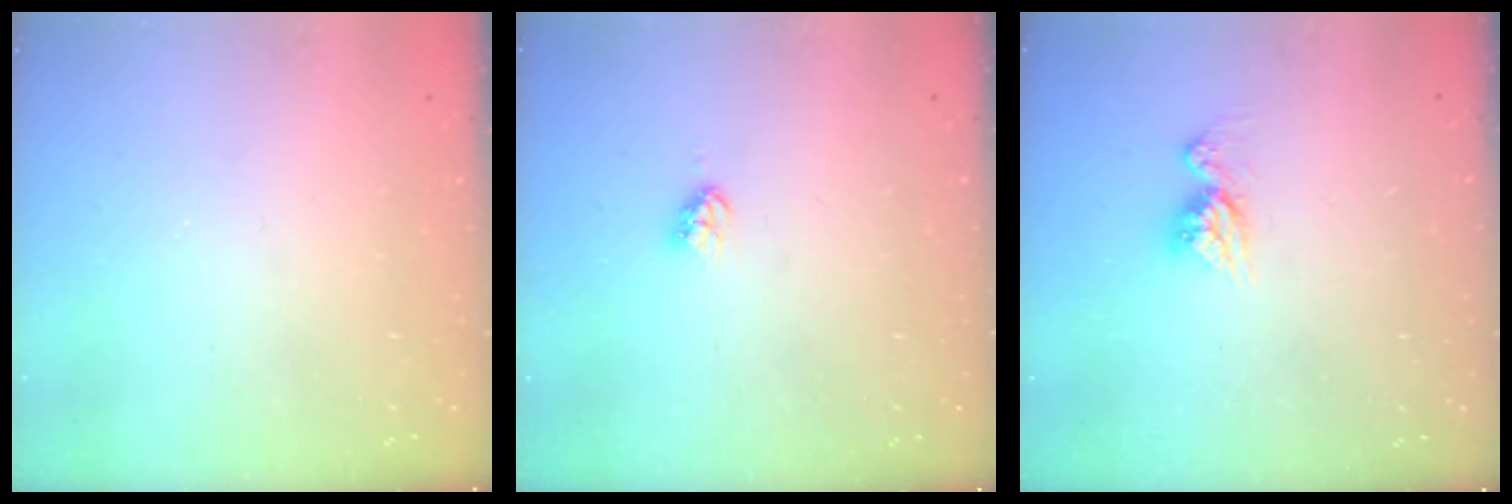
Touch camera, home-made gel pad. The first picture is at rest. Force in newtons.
{"total": 3.1, "press": 3.1, "slide": 0.5}
{"total": 8.7, "press": 8.7, "slide": 0.8}